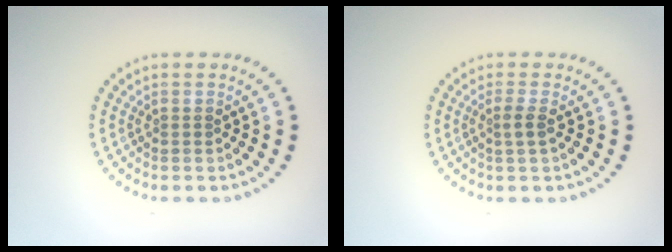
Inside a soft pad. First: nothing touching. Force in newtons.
{"total": 1.2, "press": 0.9, "slide": 0.8}